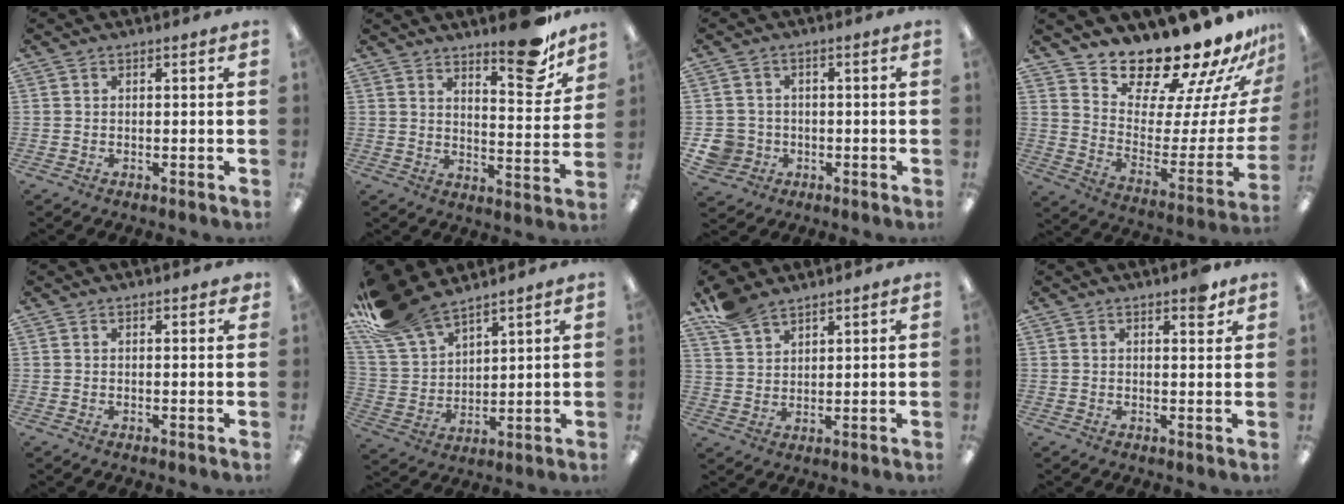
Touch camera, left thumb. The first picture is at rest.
{"total": 13.6, "force": [10.5, 4.3, 7.5], "torque": [-0.078, -0.081, 0.173]}
{"total": 5.6, "force": [-1.4, 5.3, 1.3], "torque": [-0.034, 0.012, -0.024]}
{"total": 18.0, "force": [16.5, 4.2, 5.7], "torque": [-0.091, -0.148, 0.277]}
{"total": 1.0, "force": [0.8, 0.4, 0.5], "torque": [0.006, -0.004, 0.011]}
{"total": 15.3, "force": [12.7, 5.9, 6.2], "torque": [-0.161, -0.064, 0.238]}
{"total": 7.7, "force": [6.3, 3.4, 2.9], "torque": [-0.074, -0.021, 0.122]}
{"total": 3.8, "force": [2.7, 1.4, 2.3], "torque": [-0.019, -0.011, 0.042]}